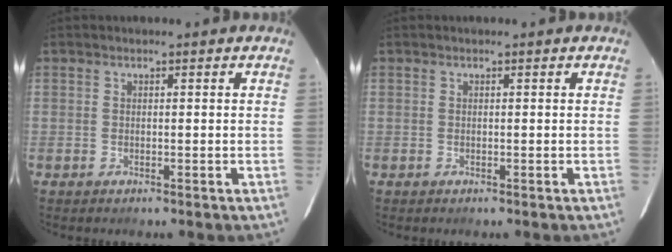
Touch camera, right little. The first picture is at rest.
{"total": 0.0}